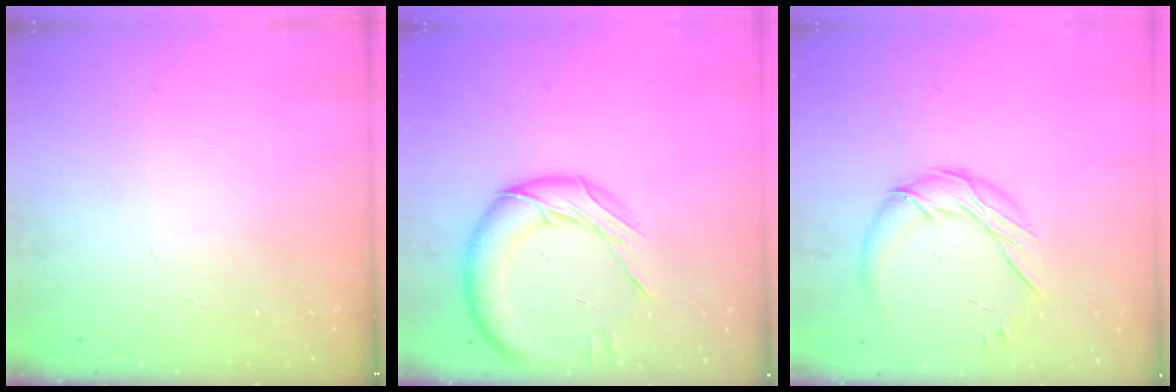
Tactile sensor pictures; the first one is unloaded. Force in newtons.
{"total": 14.9, "press": 14.9, "slide": 1.2}
{"total": 11.0, "press": 10.9, "slide": 0.6}